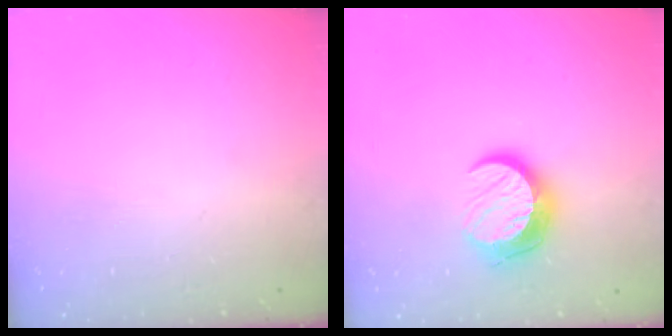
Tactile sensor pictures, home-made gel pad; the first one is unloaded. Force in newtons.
{"total": 12.2, "press": 12.2, "slide": 0.7}